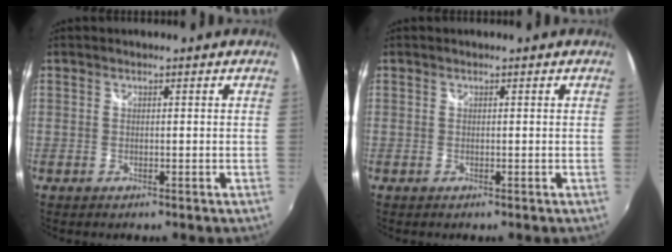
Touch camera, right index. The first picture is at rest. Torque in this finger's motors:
{"motor_torque": [0.17, 0.11, 0.00, 0.00]}